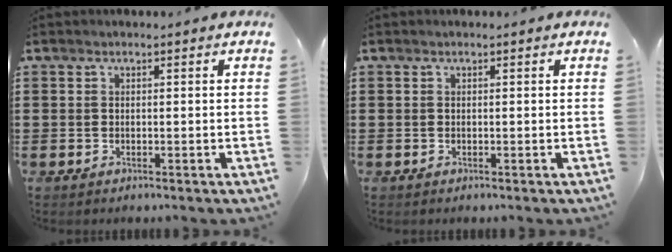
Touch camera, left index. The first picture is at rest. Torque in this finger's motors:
{"motor_torque": [0.00, 0.00, 0.00, 0.00]}